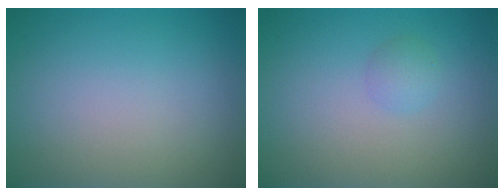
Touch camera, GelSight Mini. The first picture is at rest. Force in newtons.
{"total": 1.2, "press": 1.2, "slide": 0.1}